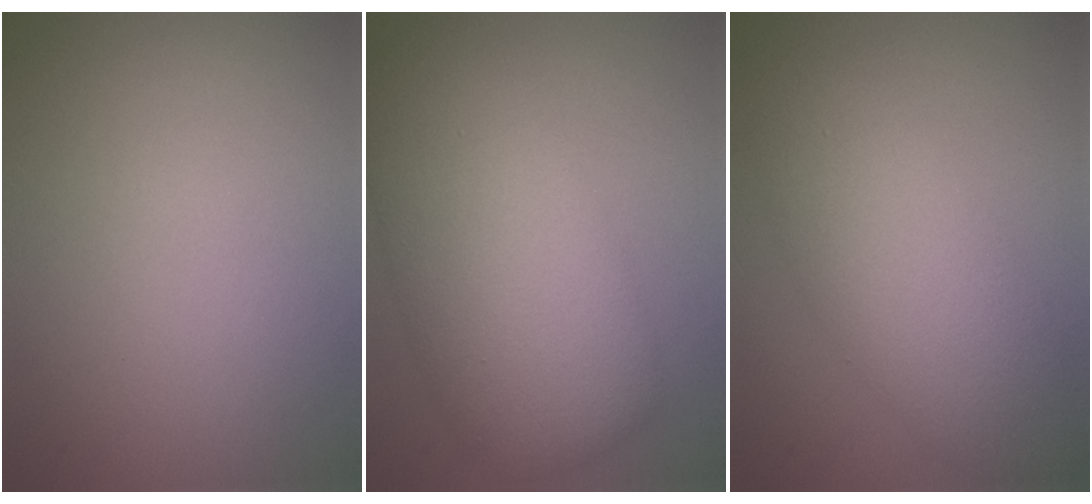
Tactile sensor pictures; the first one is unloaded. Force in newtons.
{"total": 8.8, "press": 8.8, "slide": 0.2}
{"total": 6.0, "press": 6.0, "slide": 0.3}